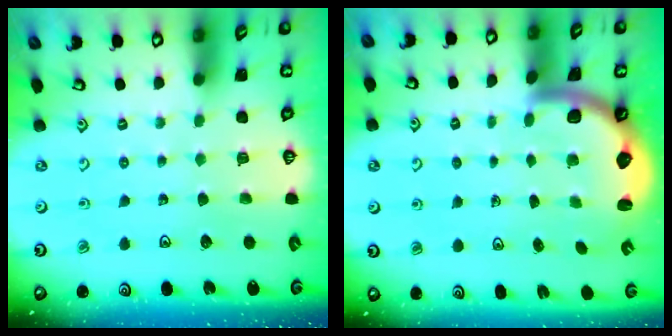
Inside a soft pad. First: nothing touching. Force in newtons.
{"total": 2.7, "press": 2.6, "slide": 0.5}